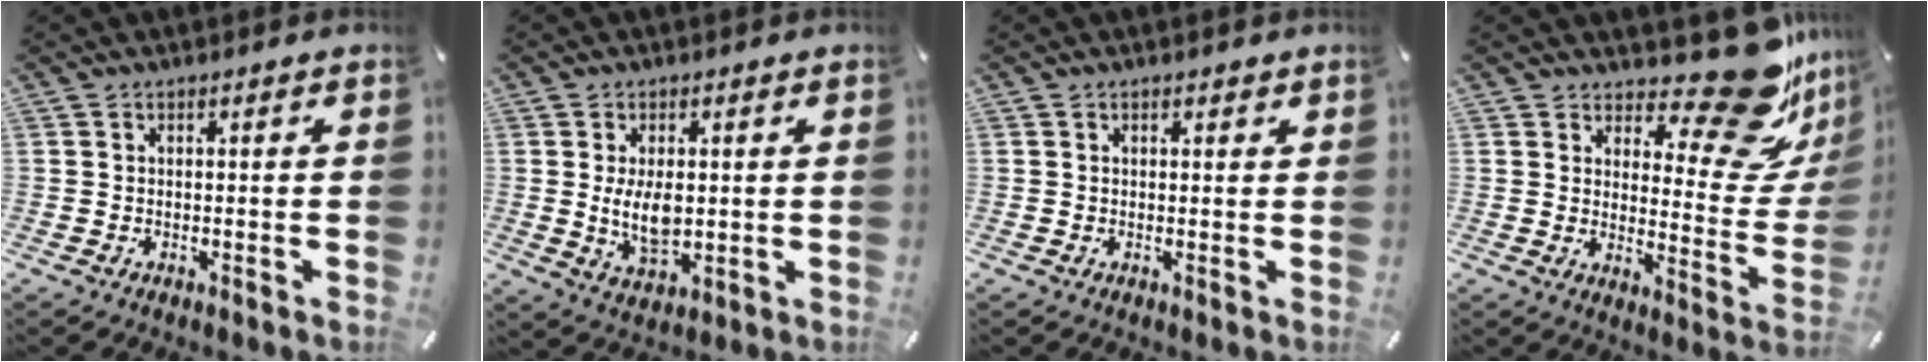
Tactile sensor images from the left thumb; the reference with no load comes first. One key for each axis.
{"total": 7.9, "fx": 0.7, "fy": 4.5, "fz": 6.4, "tx": -0.126, "ty": -0.010, "tz": 0.003}
{"total": 0.7, "fx": 0.4, "fy": 0.5, "fz": 0.4, "tx": 0.001, "ty": -0.002, "tz": 0.006}
{"total": 16.4, "fx": 12.5, "fy": 5.5, "fz": 9.1, "tx": -0.118, "ty": -0.113, "tz": 0.207}